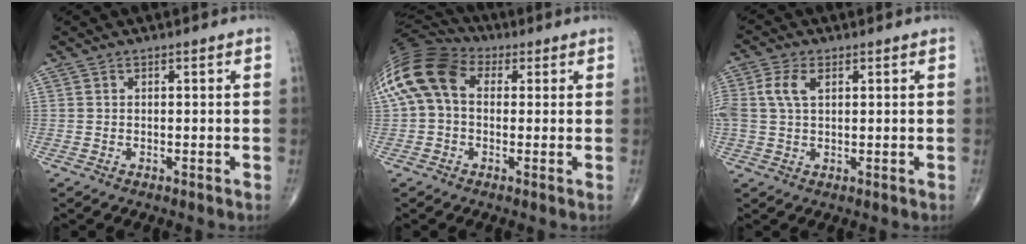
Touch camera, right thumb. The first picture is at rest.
{"total": 14.7, "force": [2.3, 10.3, 10.2], "torque": [-0.212, 0.043, 0.033]}
{"total": 5.6, "force": [1.6, 3.2, 4.3], "torque": [-0.111, 0.012, 0.032]}